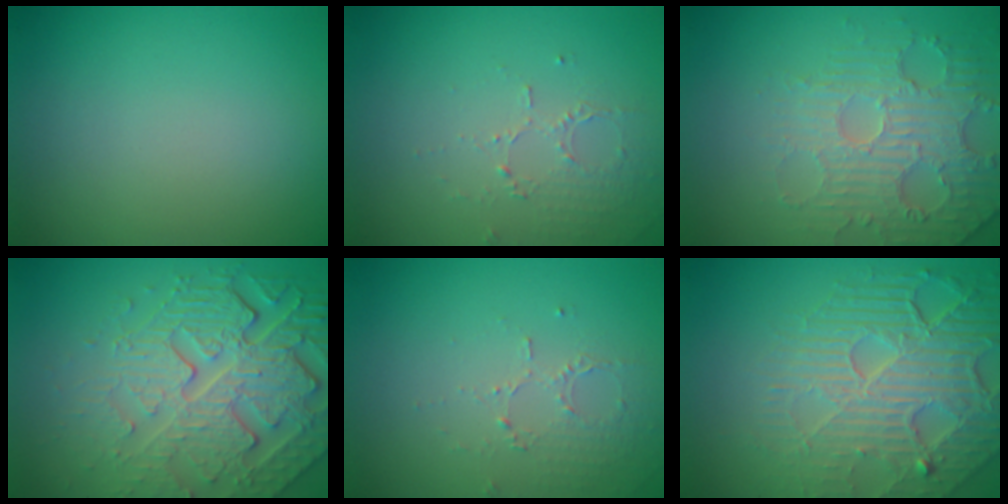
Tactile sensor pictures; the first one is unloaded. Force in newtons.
{"total": 1.4, "press": 0.8, "slide": 1.2}
{"total": 4.8, "press": 4.0, "slide": 2.8}
{"total": 8.0, "press": 6.0, "slide": 5.3}
{"total": 1.4, "press": 0.8, "slide": 1.2}
{"total": 8.7, "press": 5.9, "slide": 6.5}